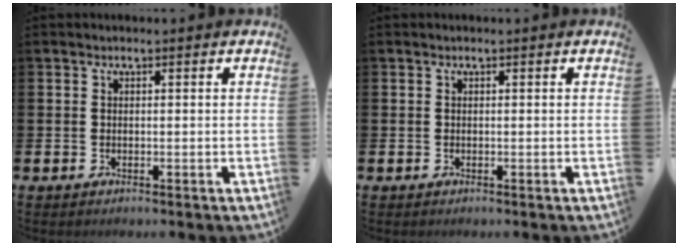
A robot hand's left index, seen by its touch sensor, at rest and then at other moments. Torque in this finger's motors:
{"motor_torque": [0.00, 0.00, 0.01, 0.00]}